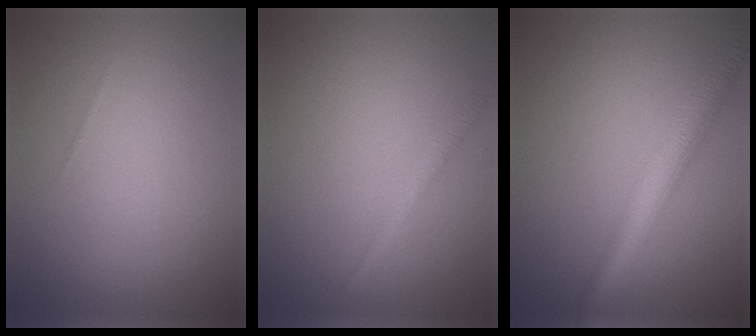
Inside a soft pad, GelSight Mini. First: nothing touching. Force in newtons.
{"total": 1.4, "press": 1.4, "slide": 0.0}
{"total": 5.2, "press": 5.2, "slide": 0.1}